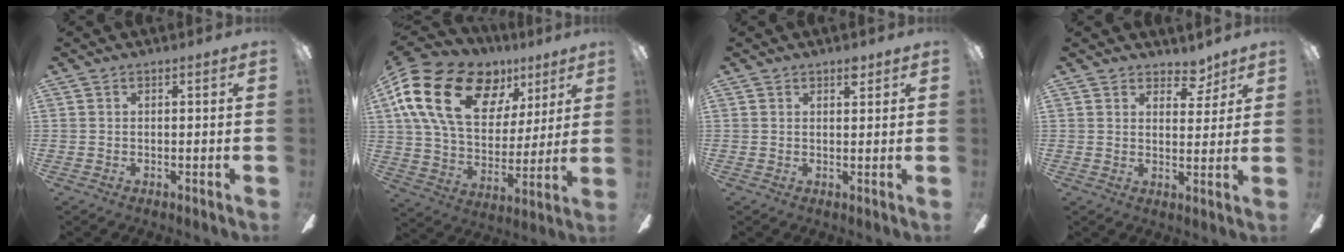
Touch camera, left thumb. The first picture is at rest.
{"total": 24.2, "force": [11.1, 14.9, 15.4], "torque": [-0.291, -0.035, 0.199]}
{"total": 2.2, "force": [1.7, 1.1, 0.9], "torque": [0.005, -0.010, 0.027]}
{"total": 5.7, "force": [4.6, 3.0, 1.8], "torque": [-0.008, -0.026, 0.079]}